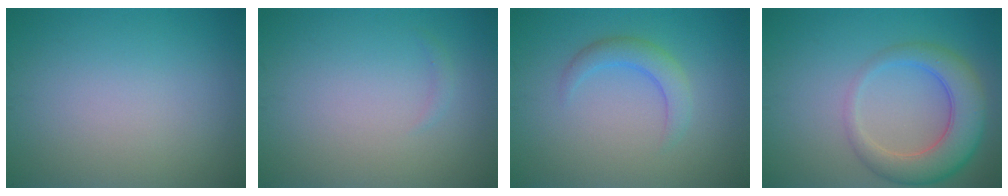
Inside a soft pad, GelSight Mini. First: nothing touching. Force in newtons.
{"total": 0.5, "press": 0.5, "slide": 0.0}
{"total": 2.4, "press": 2.4, "slide": 0.0}
{"total": 5.8, "press": 5.8, "slide": 0.5}